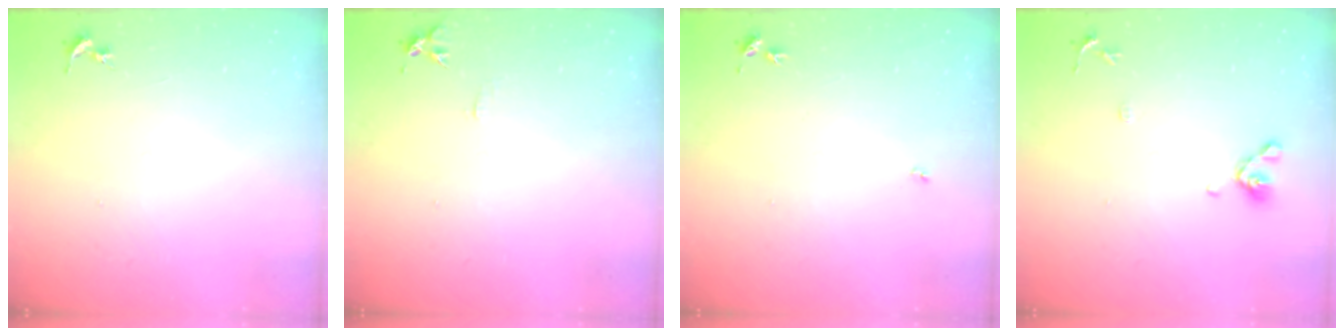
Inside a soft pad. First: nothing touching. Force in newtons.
{"total": 5.5, "press": 5.4, "slide": 0.6}
{"total": 3.0, "press": 3.0, "slide": 0.4}
{"total": 8.3, "press": 8.0, "slide": 2.1}